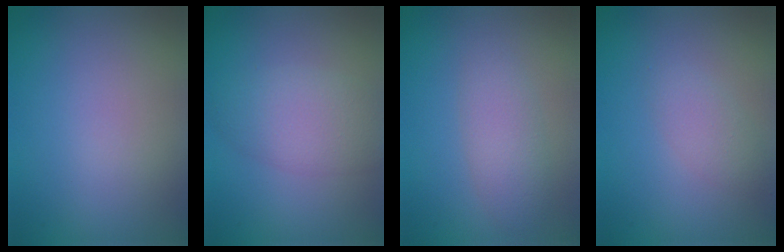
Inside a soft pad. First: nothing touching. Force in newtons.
{"total": 4.3, "press": 4.3, "slide": 0.1}
{"total": 2.6, "press": 2.6, "slide": 0.1}
{"total": 1.7, "press": 1.7, "slide": 0.0}